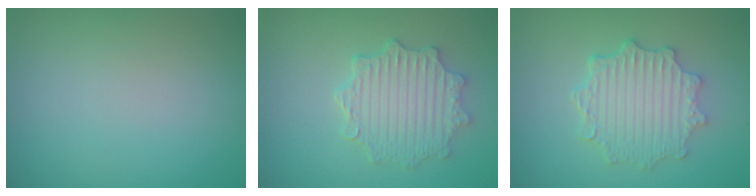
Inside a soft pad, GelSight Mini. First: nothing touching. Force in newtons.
{"total": 4.7, "press": 3.9, "slide": 2.5}
{"total": 4.7, "press": 3.8, "slide": 2.7}